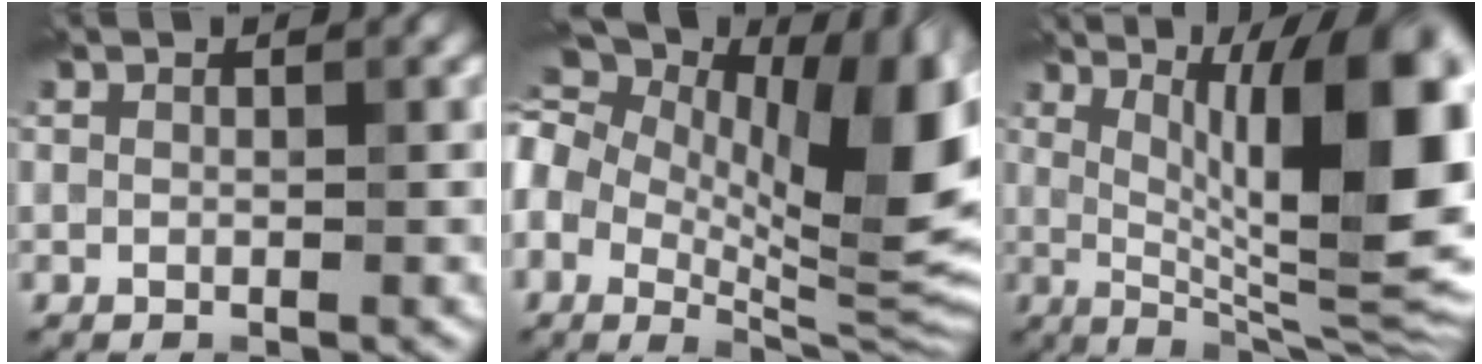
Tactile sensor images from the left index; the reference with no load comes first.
{"total": 18.0, "force": [3.9, 9.0, 15.1], "torque": [-0.233, 0.022, 0.079]}
{"total": 14.2, "force": [2.7, 3.3, 13.5], "torque": [-0.173, 0.006, 0.045]}